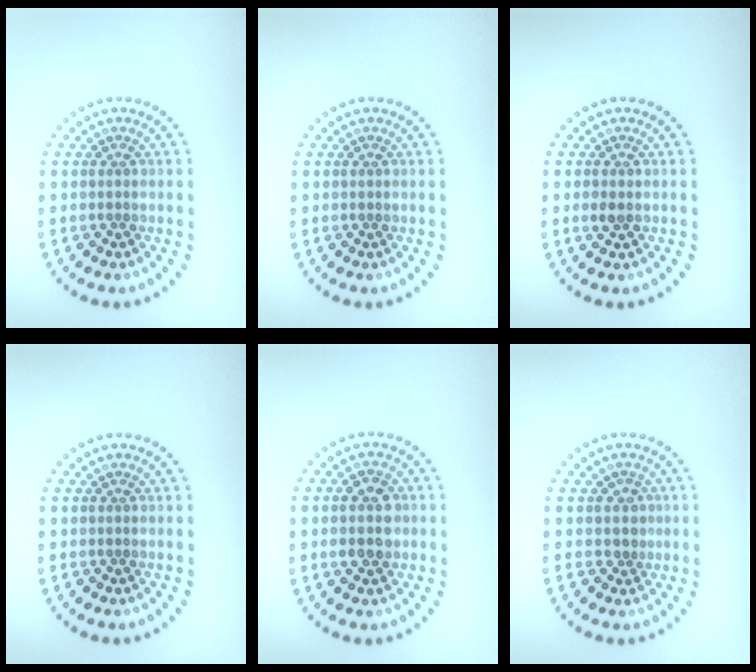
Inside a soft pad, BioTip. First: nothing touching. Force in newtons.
{"total": 0.0}
{"total": 1.2, "press": 1.2, "slide": 0.2}
{"total": 0.0}
{"total": 3.5, "press": 3.5, "slide": 0.3}
{"total": 1.2, "press": 0.8, "slide": 0.9}